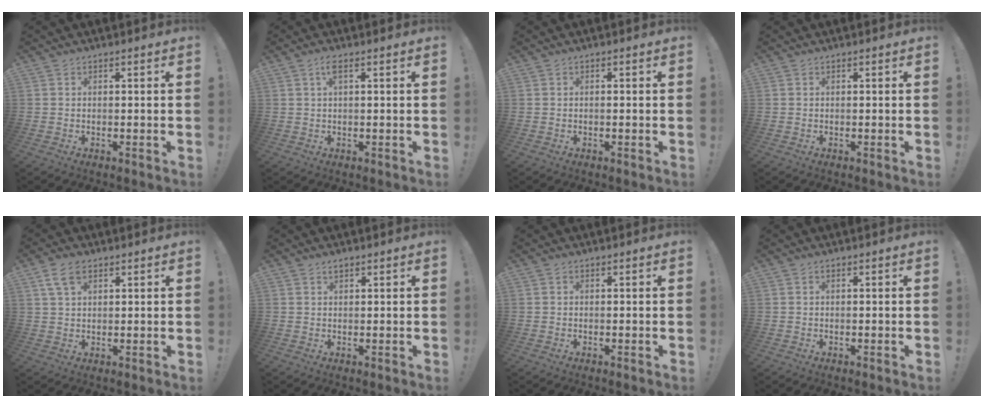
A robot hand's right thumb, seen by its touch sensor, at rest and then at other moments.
{"total": 2.8, "force": [0.9, 0.6, 2.5], "torque": [-0.048, 0.002, 0.013]}
{"total": 0.7, "force": [-0.6, -0.1, 0.4], "torque": [-0.015, 0.004, -0.009]}
{"total": 0.0}
{"total": 6.3, "force": [3.3, 3.4, 4.1], "torque": [-0.073, -0.004, 0.063]}
{"total": 1.2, "force": [0.9, 0.4, 0.6], "torque": [-0.011, 0.000, 0.017]}
{"total": 0.0}
{"total": 0.0}